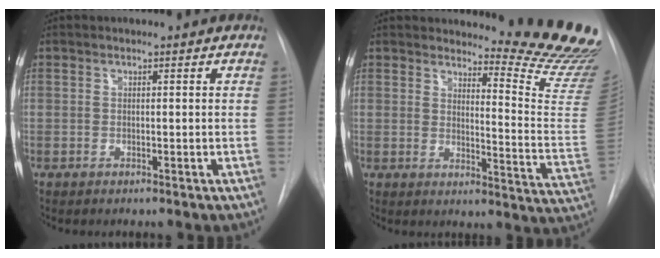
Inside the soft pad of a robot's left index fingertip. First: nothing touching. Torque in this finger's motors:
{"motor_torque": [0.92, -1.20, 0.14, 0.00]}